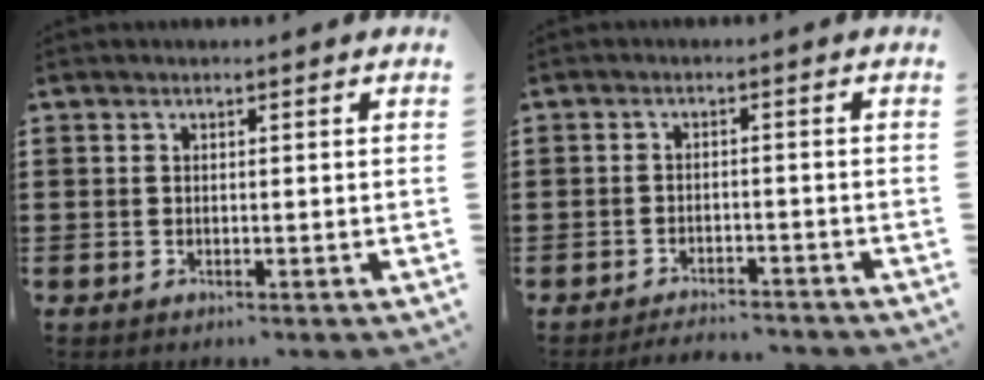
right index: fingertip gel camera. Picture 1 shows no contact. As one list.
[{"total": 2.9, "force": [-2.8, 0.2, -0.2], "torque": [-0.004, 0.003, -0.063]}]